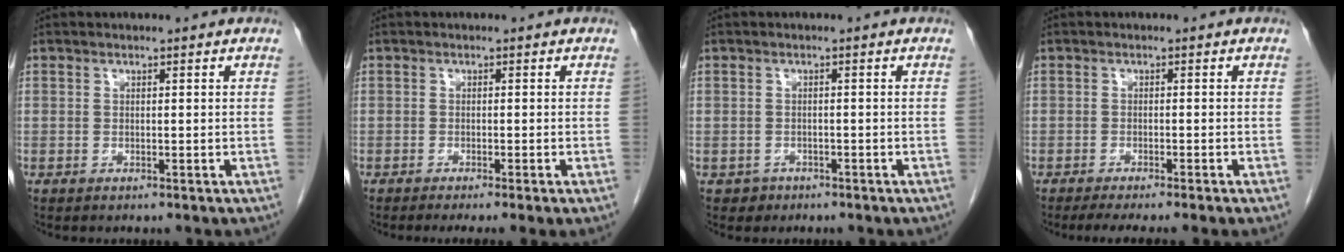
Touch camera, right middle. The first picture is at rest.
{"total": 3.9, "force": [-2.8, -0.7, 2.6], "torque": [-0.026, -0.011, -0.040]}
{"total": 1.4, "force": [-0.8, 1.1, -0.2], "torque": [0.002, 0.006, -0.012]}
{"total": 5.4, "force": [-4.3, -0.7, 3.2], "torque": [-0.034, -0.010, -0.066]}